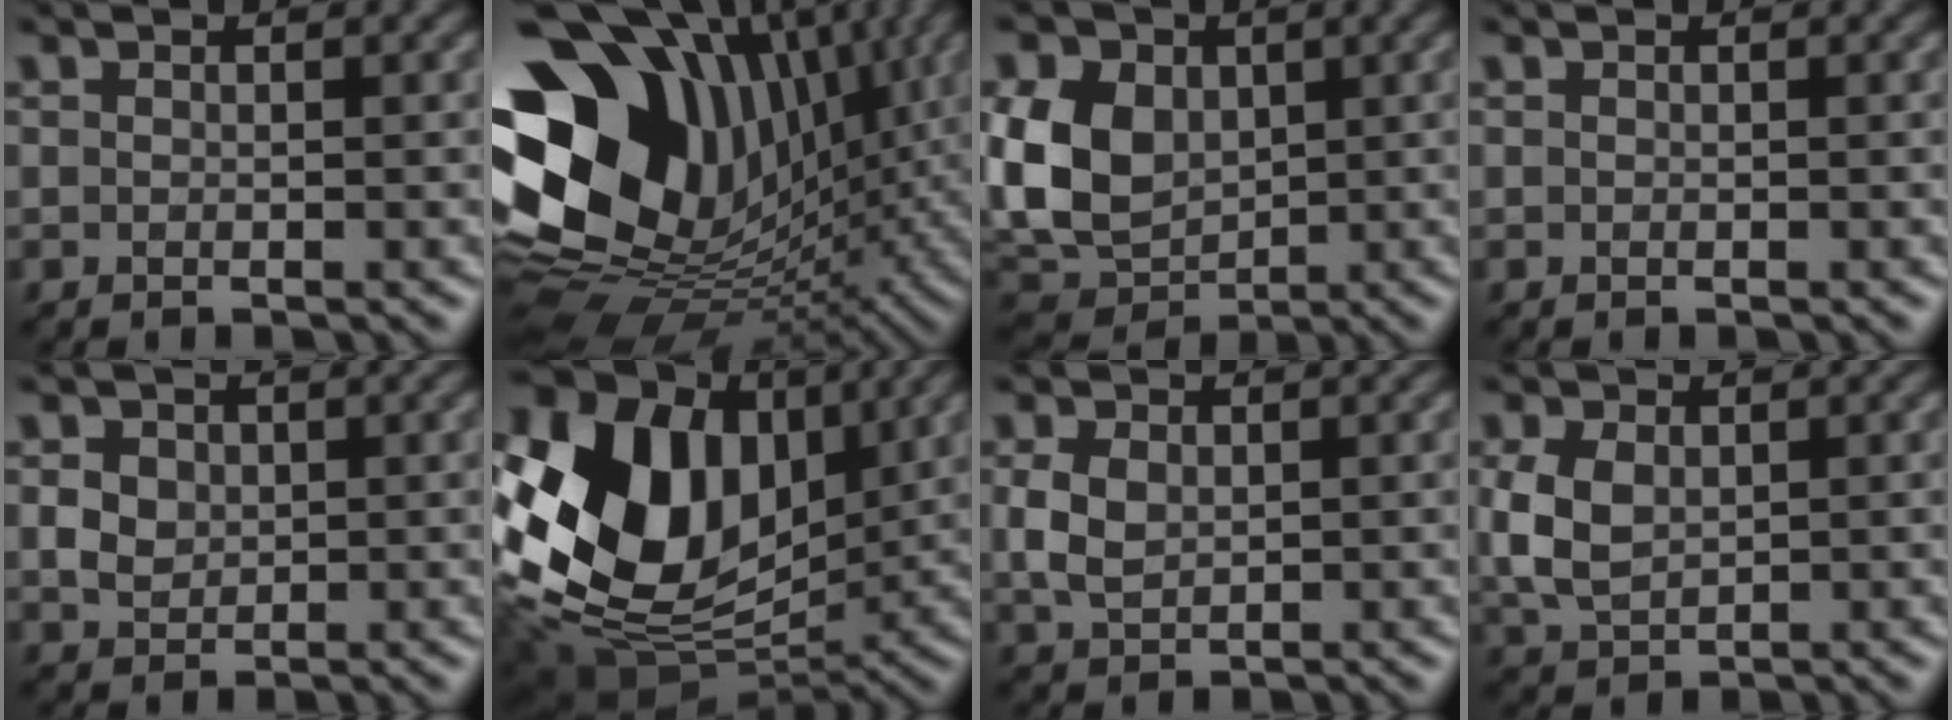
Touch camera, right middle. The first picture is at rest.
{"total": 18.8, "force": [3.4, 13.7, 12.4], "torque": [-0.254, -0.006, 0.081]}
{"total": 8.2, "force": [1.3, 6.3, 5.1], "torque": [-0.136, 0.005, 0.015]}
{"total": 0.0}
{"total": 1.9, "force": [0.5, 1.7, 0.7], "torque": [-0.022, 0.001, 0.011]}
{"total": 18.0, "force": [2.2, 13.2, 12.1], "torque": [-0.240, 0.010, 0.049]}
{"total": 2.5, "force": [0.5, 1.9, 1.5], "torque": [-0.043, 0.003, 0.013]}
{"total": 3.6, "force": [0.6, 2.6, 2.4], "torque": [-0.067, 0.004, 0.017]}